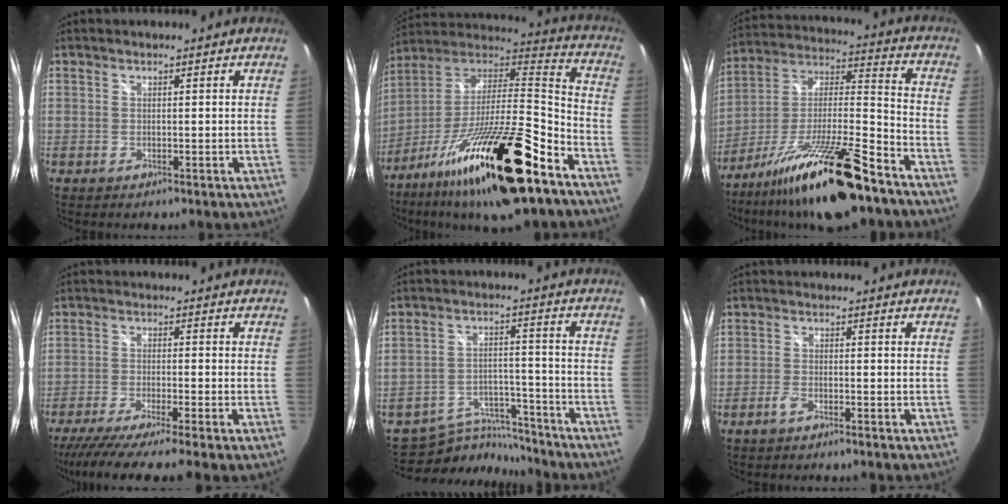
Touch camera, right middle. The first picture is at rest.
{"total": 29.5, "force": [-17.0, 6.8, 23.2], "torque": [-0.389, -0.034, -0.288]}
{"total": 22.3, "force": [-15.2, 4.1, 15.9], "torque": [-0.271, -0.014, -0.255]}
{"total": 10.1, "force": [-8.3, -1.2, 5.6], "torque": [-0.115, -0.043, -0.139]}
{"total": 10.5, "force": [-10.0, 2.9, 1.3], "torque": [-0.034, 0.014, -0.158]}
{"total": 2.1, "force": [-1.6, 0.4, 1.2], "torque": [-0.038, 0.001, -0.037]}